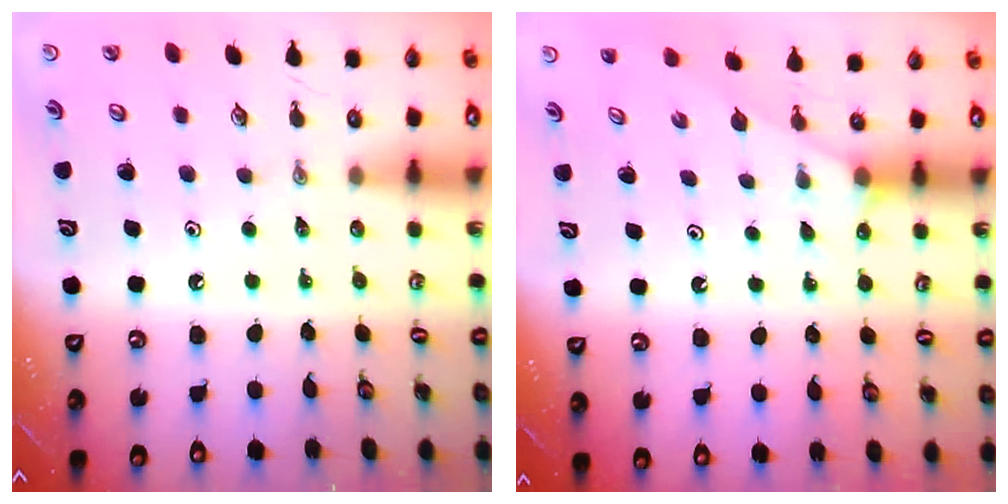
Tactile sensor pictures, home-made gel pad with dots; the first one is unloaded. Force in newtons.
{"total": 1.8, "press": 1.7, "slide": 0.3}